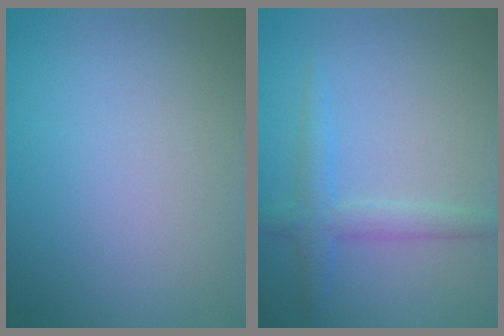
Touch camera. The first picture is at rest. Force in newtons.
{"total": 2.5, "press": 2.5, "slide": 0.1}